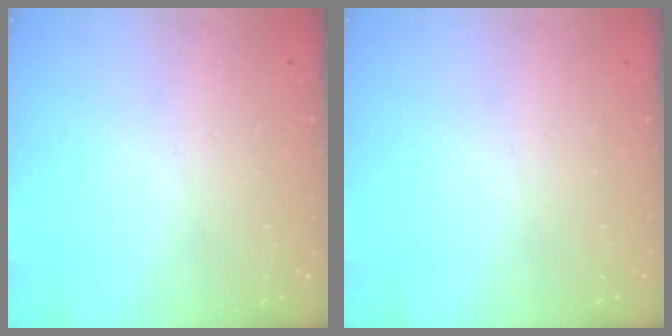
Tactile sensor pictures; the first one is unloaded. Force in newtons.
{"total": 0.0}